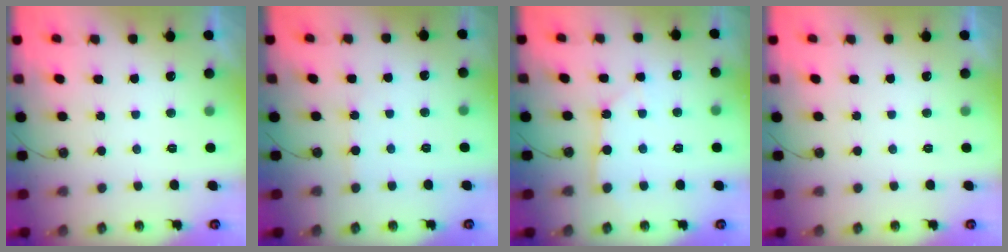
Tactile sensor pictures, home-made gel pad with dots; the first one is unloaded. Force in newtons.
{"total": 2.4, "press": 2.4, "slide": 0.3}
{"total": 2.7, "press": 2.7, "slide": 0.3}
{"total": 0.0}